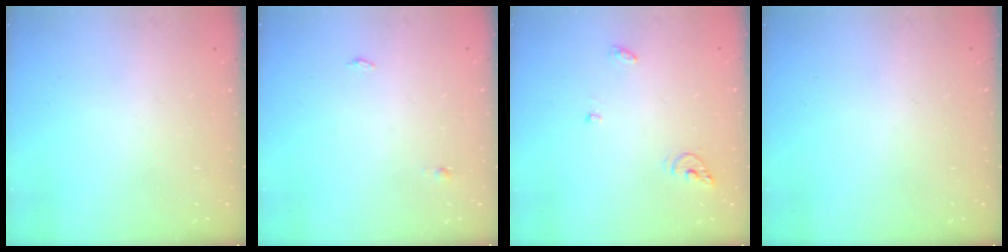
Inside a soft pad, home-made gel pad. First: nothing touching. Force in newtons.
{"total": 7.6, "press": 3.3, "slide": 6.8}
{"total": 5.7, "press": 5.7, "slide": 0.5}
{"total": 0.0}